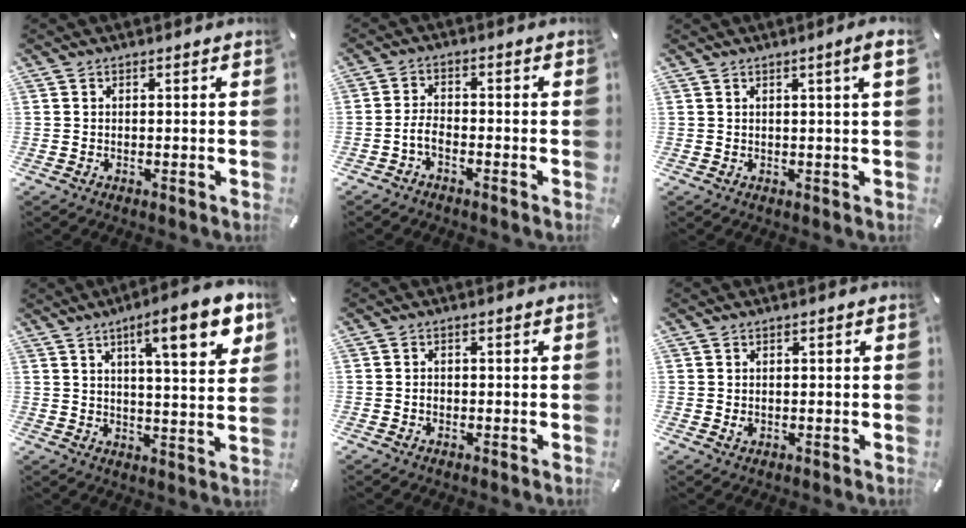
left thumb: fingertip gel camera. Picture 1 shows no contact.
{"total": 3.8, "force": [-2.1, 2.0, 2.4], "torque": [-0.056, 0.010, -0.042]}
{"total": 3.5, "force": [1.1, 0.1, 3.3], "torque": [-0.054, -0.005, 0.015]}
{"total": 13.7, "force": [6.8, 3.0, 11.5], "torque": [-0.157, -0.032, 0.100]}
{"total": 1.3, "force": [-0.5, 1.0, 0.6], "torque": [-0.015, 0.004, -0.010]}
{"total": 1.1, "force": [-0.2, 0.9, 0.6], "torque": [-0.014, 0.003, -0.003]}